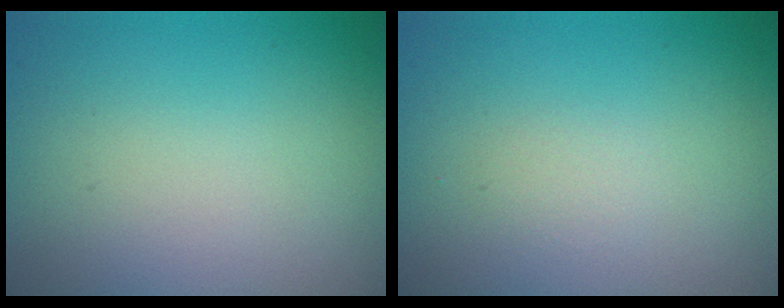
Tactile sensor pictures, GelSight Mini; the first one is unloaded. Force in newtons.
{"total": 0.0}